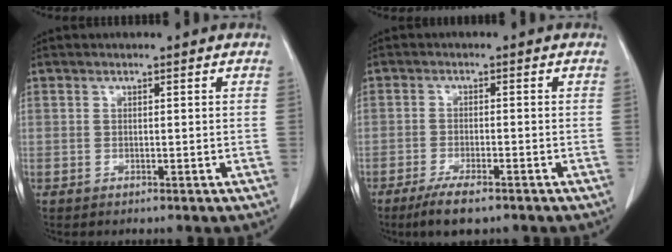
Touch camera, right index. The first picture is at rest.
{"total": 5.3, "force": [-3.7, 1.0, 3.6], "torque": [-0.063, -0.010, -0.061]}